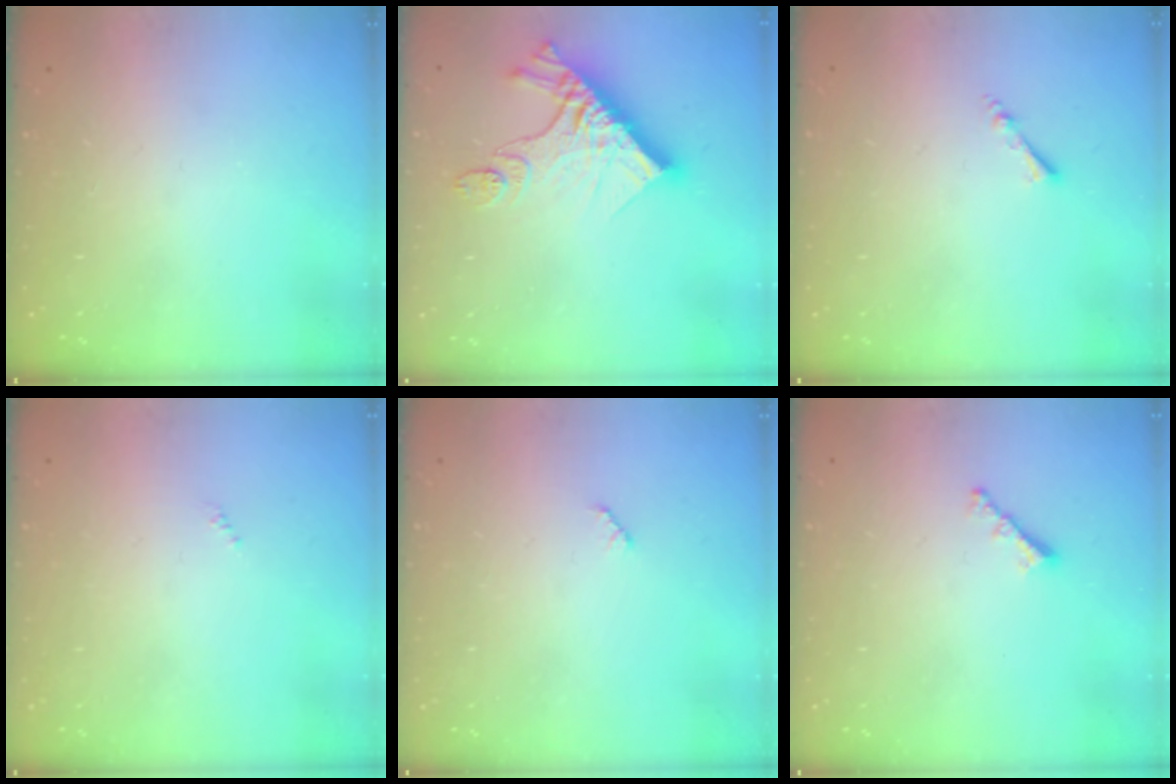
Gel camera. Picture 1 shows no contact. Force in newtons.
{"total": 16.9, "press": 16.8, "slide": 1.6}
{"total": 1.9, "press": 1.9, "slide": 0.4}
{"total": 0.0}
{"total": 2.5, "press": 2.4, "slide": 0.4}
{"total": 2.4, "press": 2.4, "slide": 0.5}